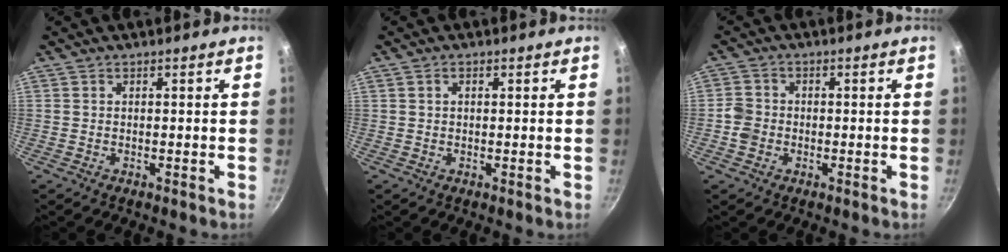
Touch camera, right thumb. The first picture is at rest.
{"total": 0.9, "force": [0.3, 0.6, 0.7], "torque": [-0.011, 0.005, 0.004]}
{"total": 3.5, "force": [-1.1, 3.1, 1.4], "torque": [-0.020, 0.017, -0.026]}